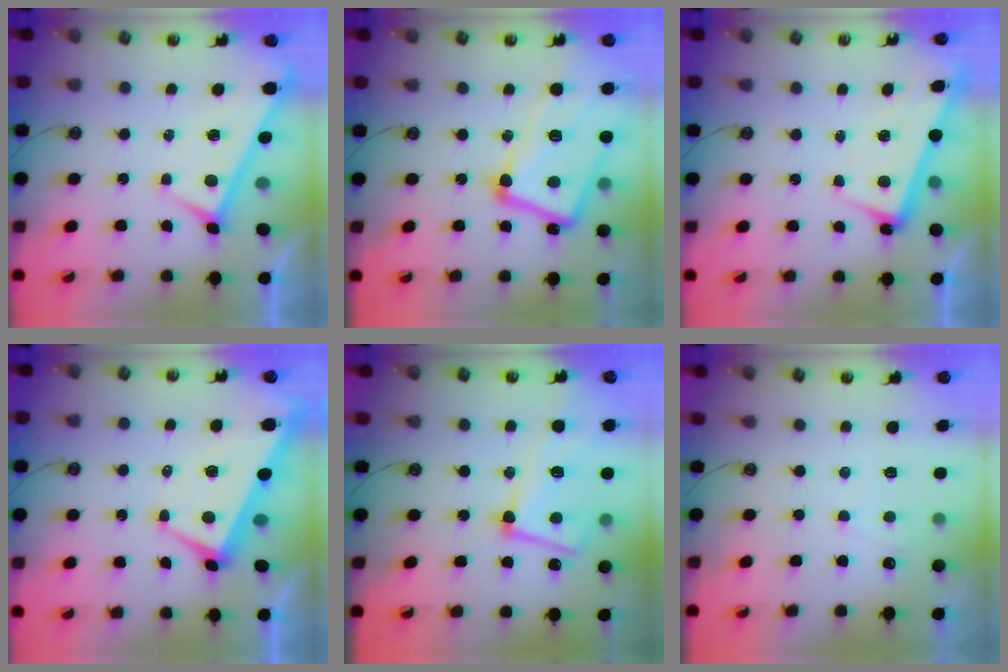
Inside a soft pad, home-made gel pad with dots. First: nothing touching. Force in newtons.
{"total": 17.8, "press": 17.6, "slide": 2.6}
{"total": 2.6, "press": 2.5, "slide": 0.9}
{"total": 1.4, "press": 1.1, "slide": 0.8}
{"total": 12.7, "press": 12.6, "slide": 2.1}
{"total": 6.0, "press": 6.0, "slide": 0.4}